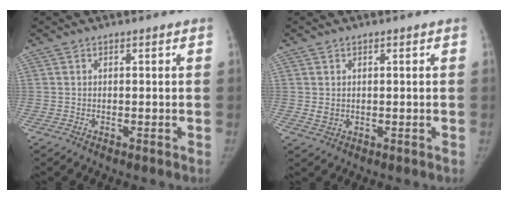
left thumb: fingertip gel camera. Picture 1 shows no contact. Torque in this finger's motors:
{"motor_torque": [0.04, 0.16, 0.51, -0.33, 0.03]}